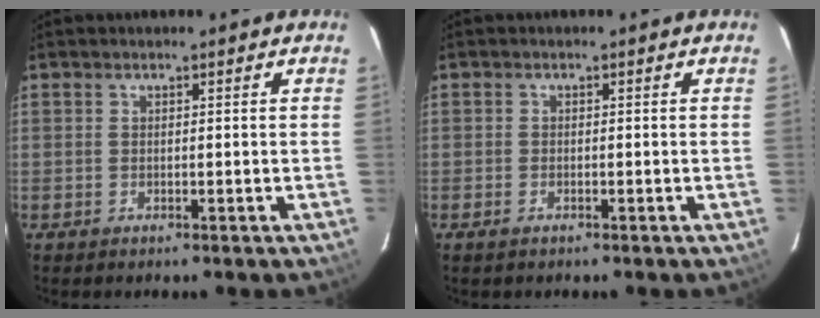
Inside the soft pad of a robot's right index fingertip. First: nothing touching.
{"total": 1.1, "force": [-0.7, 0.6, 0.6], "torque": [-0.013, -0.003, -0.014]}